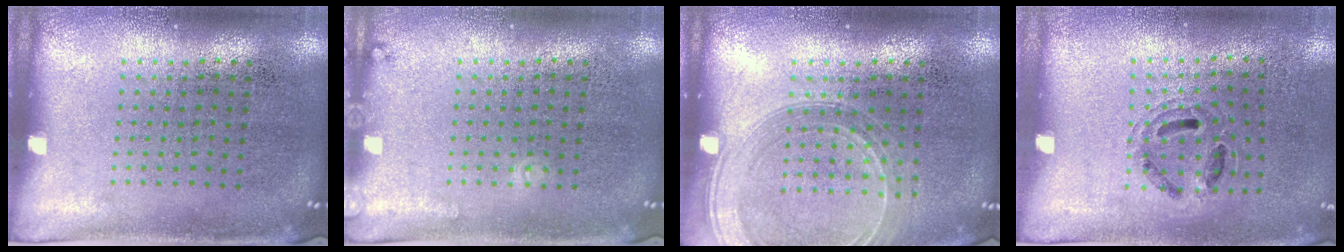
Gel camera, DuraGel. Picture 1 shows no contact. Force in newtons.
{"total": 0.9, "press": 0.8, "slide": 0.2}
{"total": 1.6, "press": 1.6, "slide": 0.3}
{"total": 0.8, "press": 0.8, "slide": 0.3}